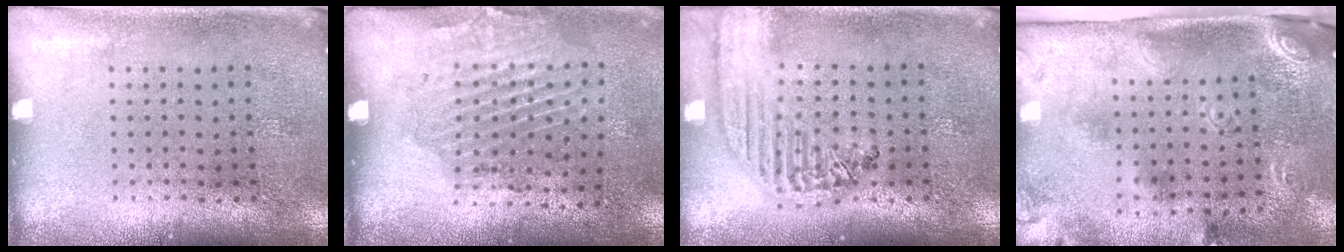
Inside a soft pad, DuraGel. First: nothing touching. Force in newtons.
{"total": 1.9, "press": 1.2, "slide": 1.5}
{"total": 2.0, "press": 1.8, "slide": 0.9}
{"total": 2.9, "press": 1.8, "slide": 2.3}